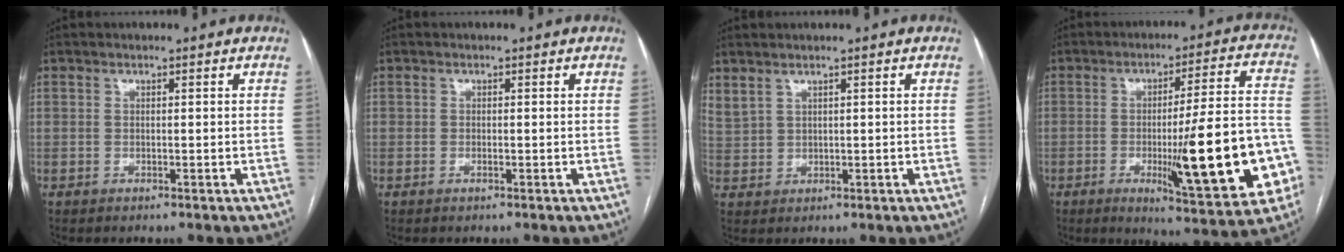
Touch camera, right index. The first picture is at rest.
{"total": 0.5, "force": [-0.3, 0.0, 0.4], "torque": [-0.010, -0.001, -0.004]}
{"total": 2.4, "force": [1.9, 0.7, 1.3], "torque": [-0.039, 0.007, 0.051]}
{"total": 20.0, "force": [-5.3, 2.3, 19.2], "torque": [-0.231, 0.004, -0.062]}